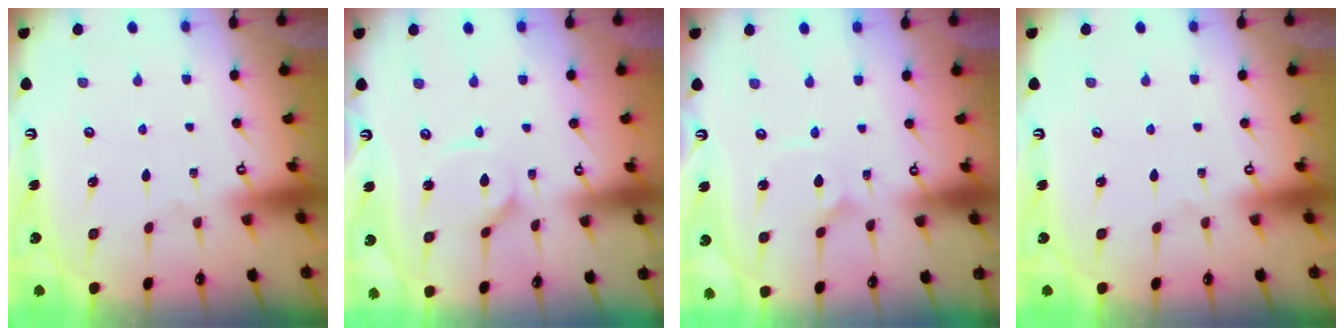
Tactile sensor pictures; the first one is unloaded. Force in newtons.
{"total": 3.8, "press": 3.8, "slide": 0.3}
{"total": 1.8, "press": 1.8, "slide": 0.1}
{"total": 0.0}